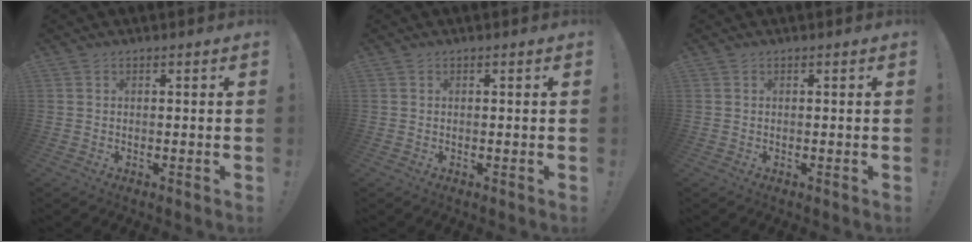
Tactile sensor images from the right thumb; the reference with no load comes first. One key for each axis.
{"total": 0.0}
{"total": 0.0}